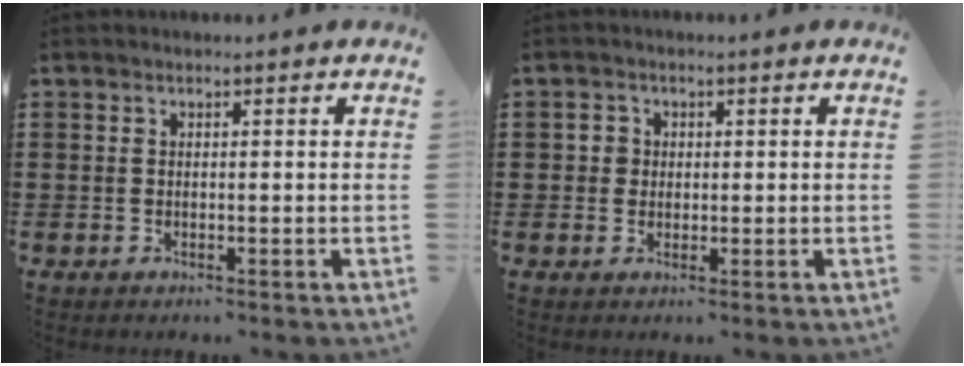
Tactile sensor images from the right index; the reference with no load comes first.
{"total": 1.4, "force": [0.2, 1.3, 0.5], "torque": [-0.012, 0.006, 0.004]}